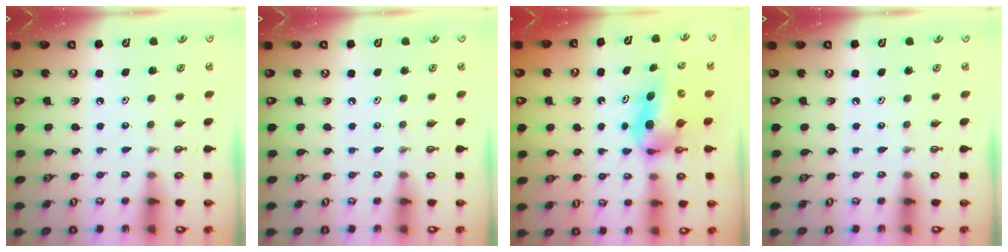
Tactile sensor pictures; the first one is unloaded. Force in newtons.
{"total": 0.0}
{"total": 5.3, "press": 4.9, "slide": 2.0}
{"total": 0.0}